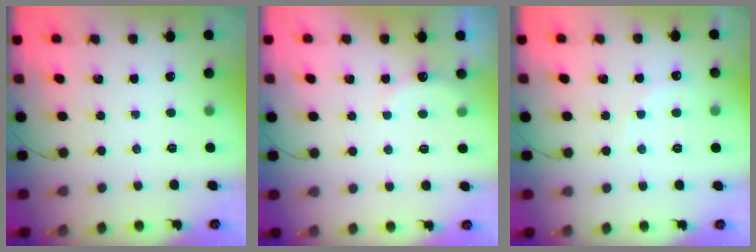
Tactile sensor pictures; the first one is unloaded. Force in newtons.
{"total": 6.7, "press": 6.6, "slide": 1.2}
{"total": 6.0, "press": 5.9, "slide": 1.3}